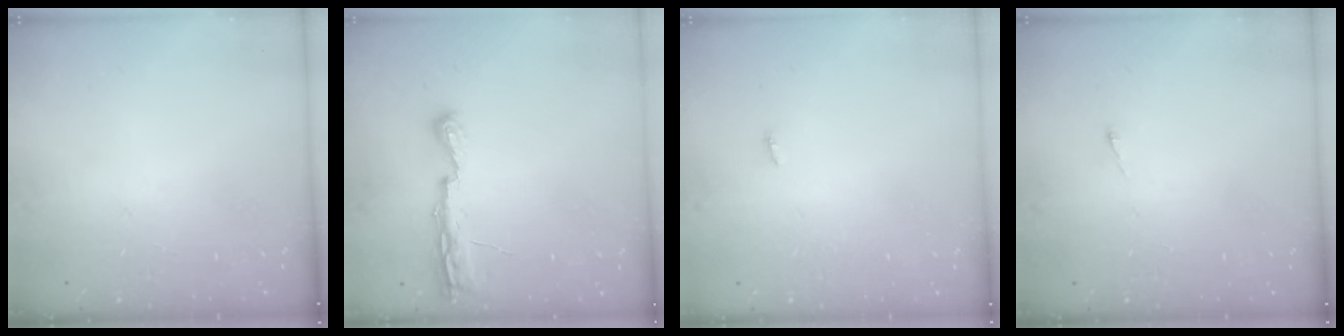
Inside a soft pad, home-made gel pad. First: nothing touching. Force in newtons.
{"total": 7.1, "press": 7.1, "slide": 0.8}
{"total": 2.8, "press": 1.8, "slide": 2.2}
{"total": 2.7, "press": 2.7, "slide": 0.4}